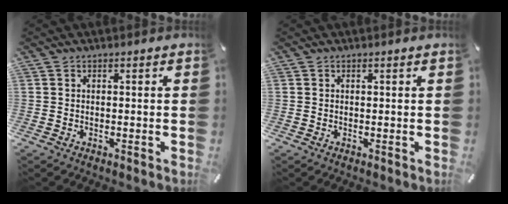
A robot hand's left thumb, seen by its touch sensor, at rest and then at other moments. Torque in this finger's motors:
{"motor_torque": [0.25, 0.31, 0.00, -0.08, 0.03]}